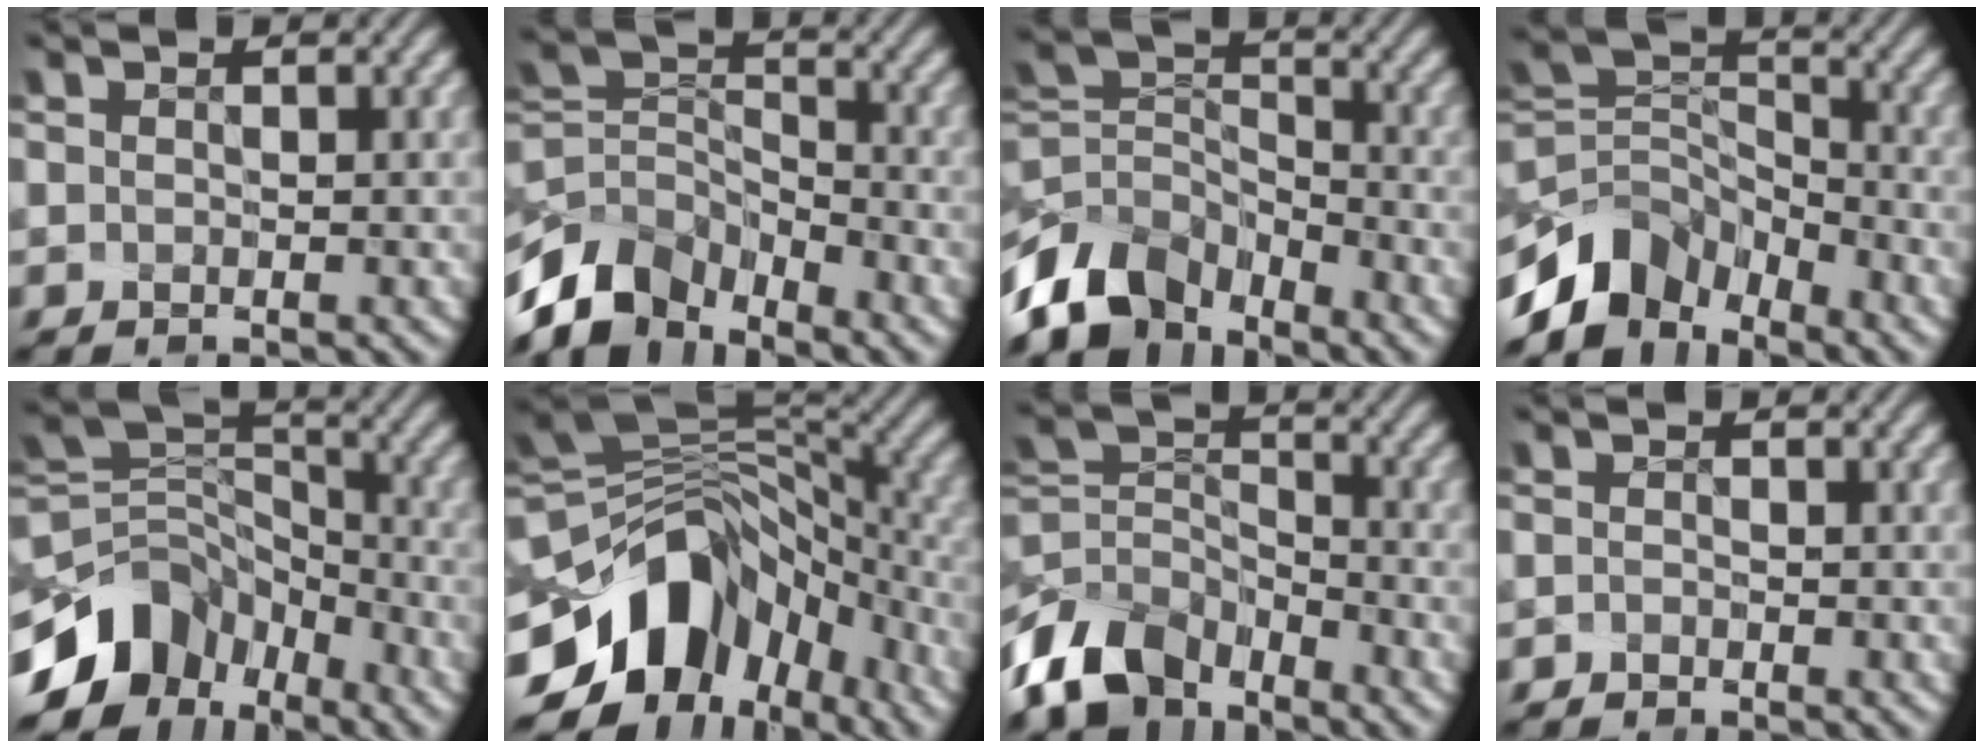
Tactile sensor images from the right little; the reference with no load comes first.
{"total": 7.9, "force": [-5.6, 4.4, 3.4], "torque": [-0.060, -0.001, -0.115]}
{"total": 8.5, "force": [-5.5, 5.1, 4.0], "torque": [-0.073, 0.001, -0.116]}
{"total": 6.6, "force": [-4.7, 4.0, 2.4], "torque": [-0.031, 0.005, -0.097]}
{"total": 8.4, "force": [-4.7, 5.8, 3.7], "torque": [-0.062, 0.017, -0.096]}
{"total": 11.9, "force": [-4.4, 8.1, 7.6], "torque": [-0.133, 0.014, -0.074]}
{"total": 7.7, "force": [-5.3, 4.4, 3.5], "torque": [-0.067, -0.003, -0.113]}
{"total": 0.8, "force": [-0.7, 0.0, -0.3], "torque": [0.006, 0.004, -0.015]}